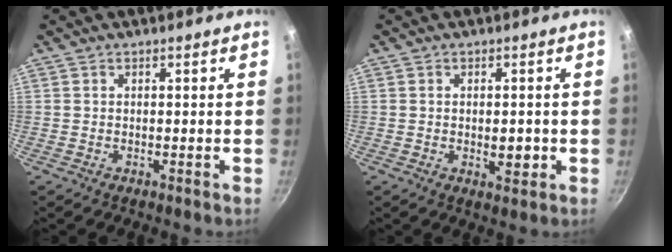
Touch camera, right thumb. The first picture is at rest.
{"total": 3.3, "force": [-0.5, 1.7, 2.8], "torque": [-0.036, -0.003, -0.004]}